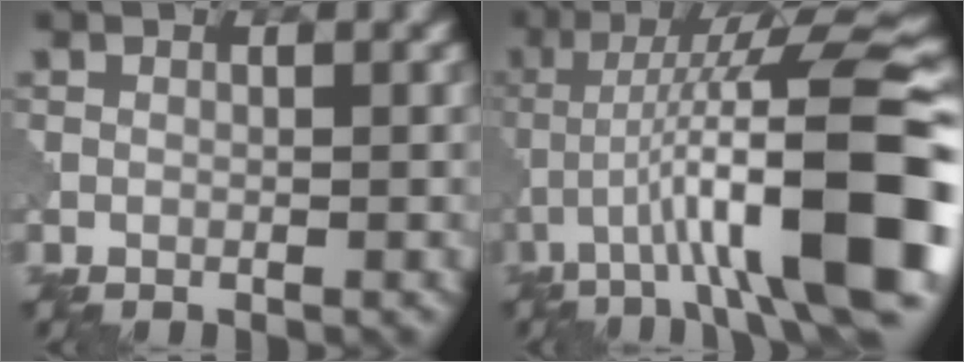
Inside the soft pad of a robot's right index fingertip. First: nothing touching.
{"total": 14.7, "force": [-4.2, 2.9, 13.8], "torque": [-0.216, 0.028, -0.049]}